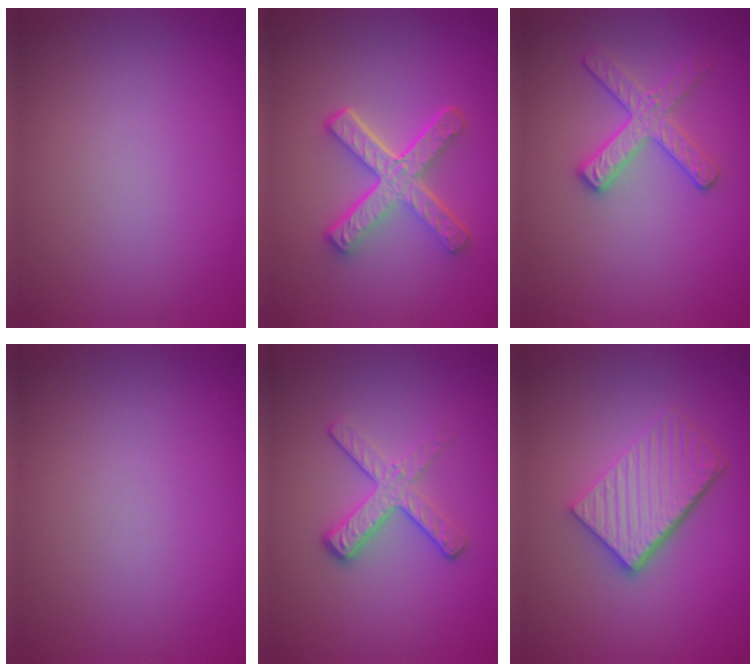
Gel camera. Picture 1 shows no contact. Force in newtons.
{"total": 5.3, "press": 3.9, "slide": 3.6}
{"total": 2.8, "press": 2.7, "slide": 0.6}
{"total": 0.0}
{"total": 3.5, "press": 2.4, "slide": 2.5}
{"total": 4.9, "press": 3.6, "slide": 3.3}